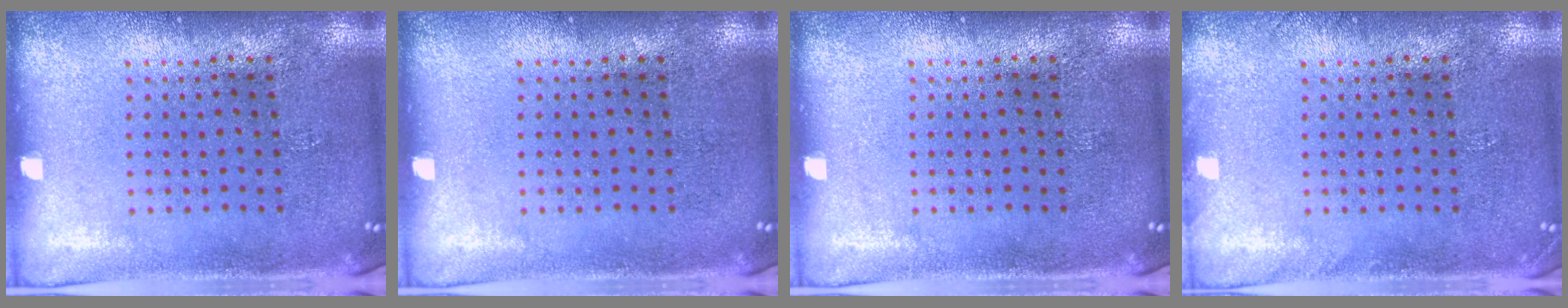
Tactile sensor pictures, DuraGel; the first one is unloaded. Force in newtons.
{"total": 0.0}
{"total": 0.0}
{"total": 0.9, "press": 0.8, "slide": 0.2}